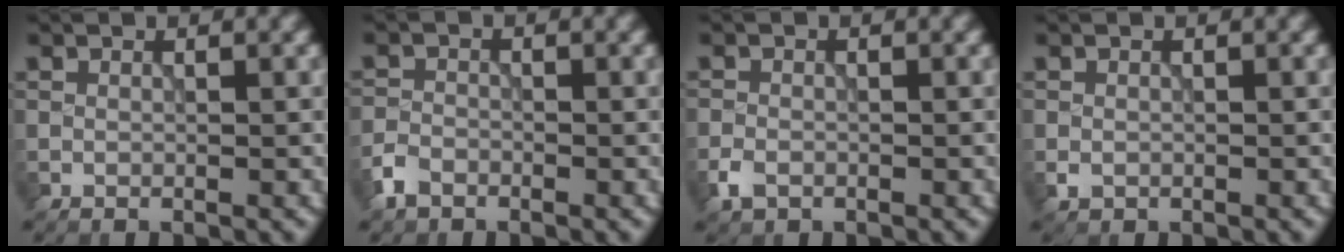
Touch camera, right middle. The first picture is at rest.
{"total": 2.0, "force": [-1.4, 1.2, 0.7], "torque": [-0.011, 0.000, -0.037]}
{"total": 1.7, "force": [-0.9, 1.1, 0.8], "torque": [-0.016, -0.001, -0.022]}
{"total": 0.9, "force": [-0.3, 0.8, 0.4], "torque": [-0.007, -0.006, -0.006]}